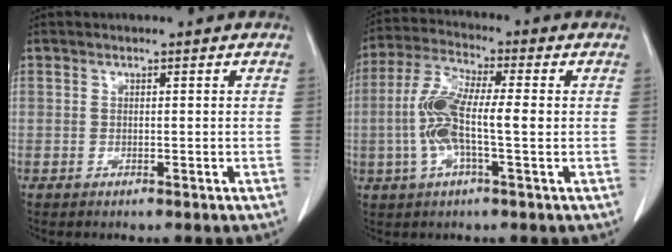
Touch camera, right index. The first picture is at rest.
{"total": 9.7, "force": [-0.7, 1.9, 9.5], "torque": [-0.204, 0.018, -0.019]}